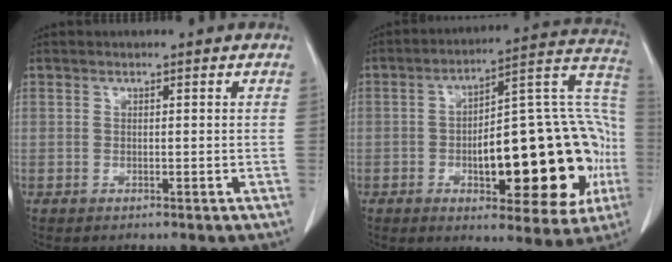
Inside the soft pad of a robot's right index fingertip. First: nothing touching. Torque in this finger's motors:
{"motor_torque": [1.49, -0.65, 0.91, 0.17]}